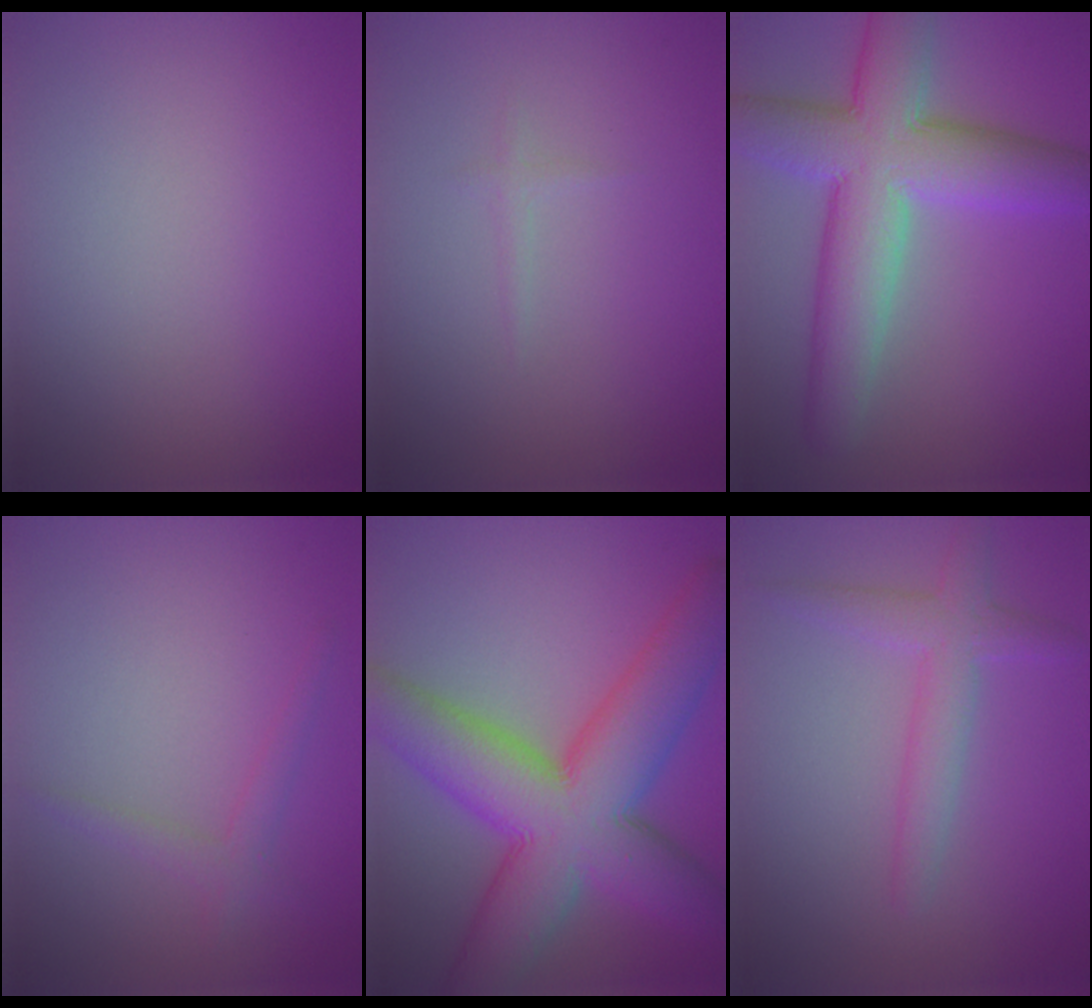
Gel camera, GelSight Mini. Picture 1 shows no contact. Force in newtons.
{"total": 0.6, "press": 0.6, "slide": 0.0}
{"total": 9.8, "press": 9.8, "slide": 0.7}
{"total": 1.5, "press": 1.5, "slide": 0.0}
{"total": 13.0, "press": 13.0, "slide": 0.3}
{"total": 3.0, "press": 3.0, "slide": 0.0}